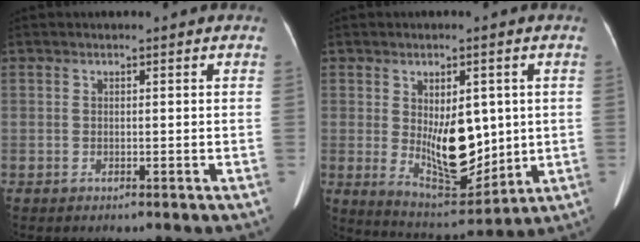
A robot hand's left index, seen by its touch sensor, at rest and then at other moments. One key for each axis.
{"total": 11.0, "fx": 0.3, "fy": 5.0, "fz": 9.8, "tx": -0.160, "ty": -0.009, "tz": 0.026}